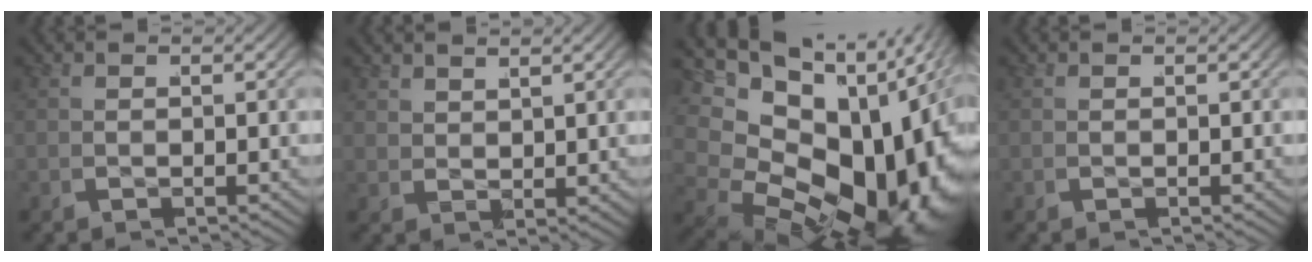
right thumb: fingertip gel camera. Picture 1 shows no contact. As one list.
[{"total": 1.9, "force": [1.9, -0.1, -0.1], "torque": [0.005, 0.005, 0.040]}, {"total": 21.8, "force": [-1.4, 14.7, 16.1], "torque": [-0.260, -0.042, -0.006]}, {"total": 0.0}]